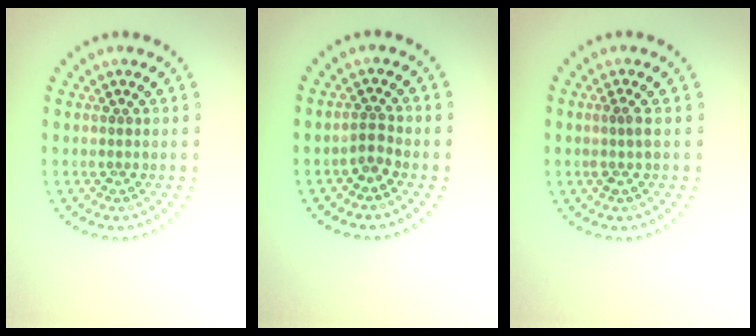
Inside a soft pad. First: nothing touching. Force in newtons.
{"total": 1.3, "press": 1.1, "slide": 0.8}
{"total": 1.3, "press": 0.9, "slide": 0.9}